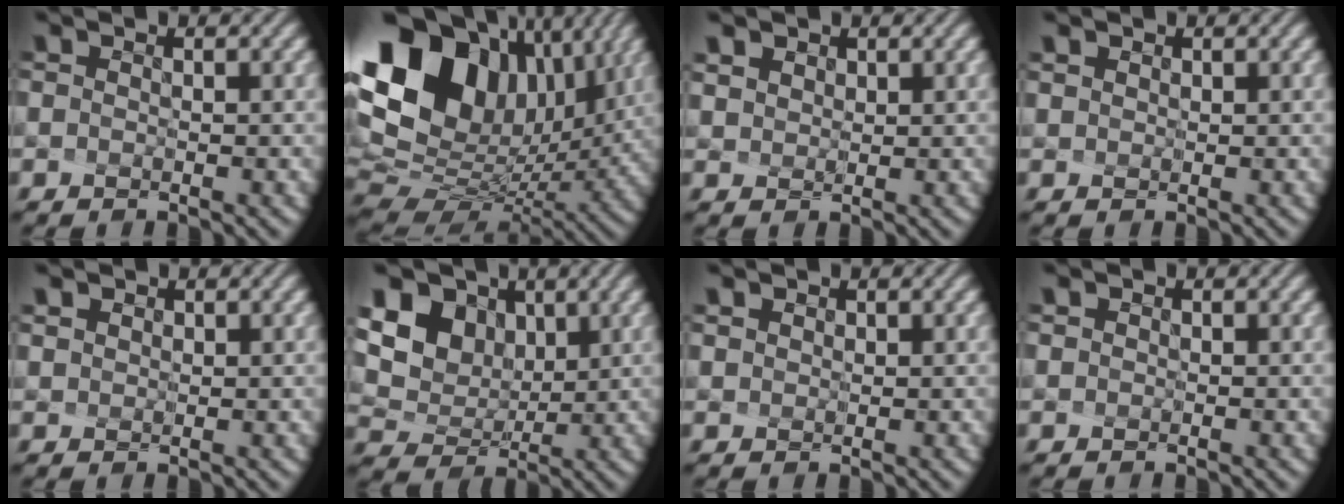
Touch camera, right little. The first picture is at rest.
{"total": 17.1, "force": [6.1, 11.2, 11.5], "torque": [-0.266, 0.000, 0.151]}
{"total": 2.5, "force": [1.9, 1.4, 0.8], "torque": [-0.050, -0.020, 0.053]}
{"total": 1.3, "force": [1.0, 0.6, 0.5], "torque": [-0.020, -0.006, 0.024]}
{"total": 2.1, "force": [1.6, 1.2, 0.8], "torque": [-0.036, -0.013, 0.034]}
{"total": 9.0, "force": [4.2, 6.7, 4.3], "torque": [-0.117, 0.005, 0.108]}
{"total": 1.6, "force": [1.3, 0.9, 0.6], "torque": [-0.028, -0.008, 0.029]}
{"total": 0.8, "force": [0.5, 0.6, 0.2], "torque": [-0.003, 0.002, 0.011]}